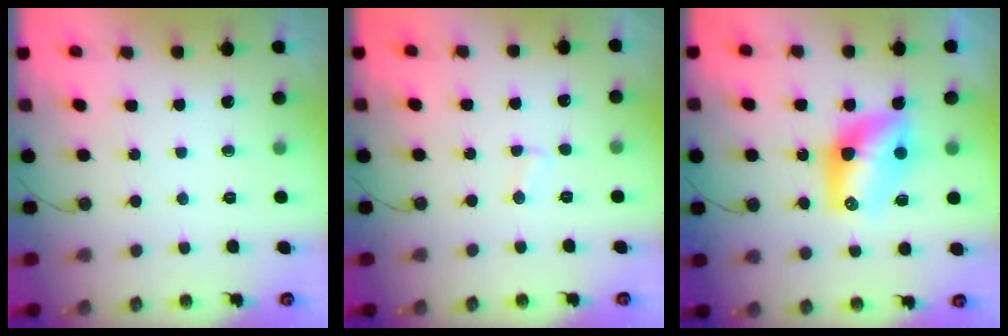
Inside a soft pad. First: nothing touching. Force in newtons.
{"total": 2.3, "press": 2.3, "slide": 0.2}
{"total": 10.5, "press": 10.4, "slide": 0.7}